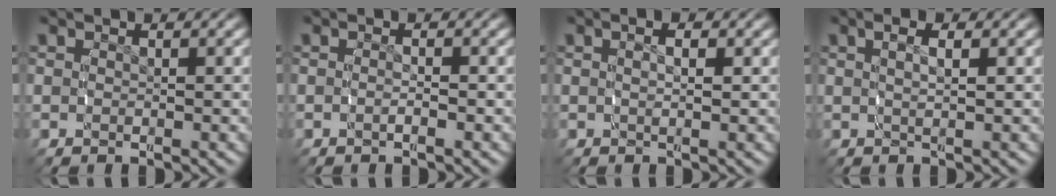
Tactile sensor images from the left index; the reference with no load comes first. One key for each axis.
{"total": 1.0, "fx": -0.6, "fy": 0.1, "fz": 0.7, "tx": -0.019, "ty": 0.000, "tz": -0.011}
{"total": 1.9, "fx": 0.5, "fy": 0.3, "fz": 1.8, "tx": -0.021, "ty": -0.002, "tz": 0.010}
{"total": 2.9, "fx": 1.2, "fy": 0.9, "fz": 2.5, "tx": -0.023, "ty": 0.012, "tz": 0.016}